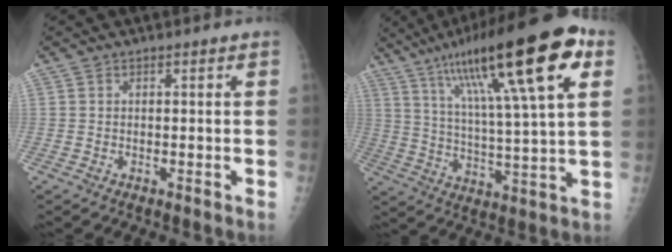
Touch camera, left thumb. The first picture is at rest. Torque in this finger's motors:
{"motor_torque": [0.90, 0.74, 1.84, -0.93, 0.52]}